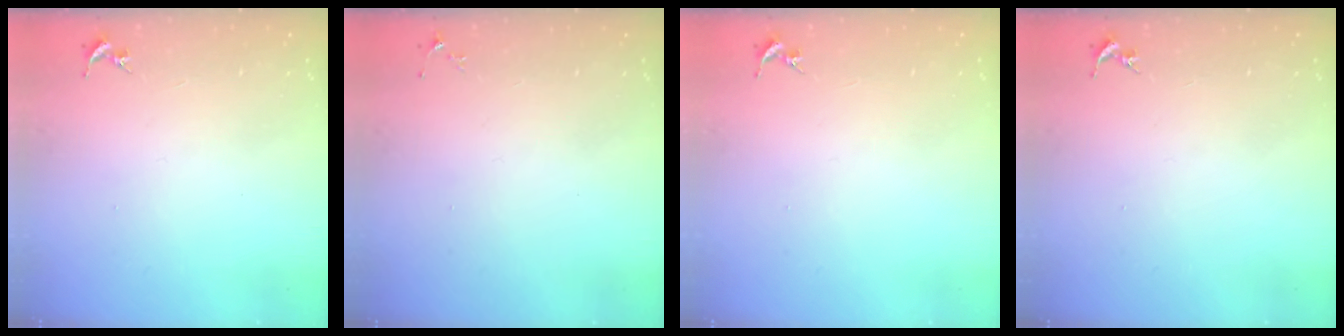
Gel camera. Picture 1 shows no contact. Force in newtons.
{"total": 3.5, "press": 3.5, "slide": 0.5}
{"total": 0.0}
{"total": 0.0}